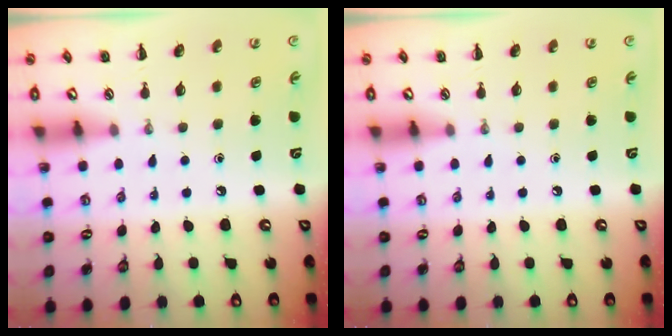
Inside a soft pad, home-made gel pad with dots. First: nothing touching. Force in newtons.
{"total": 0.0}